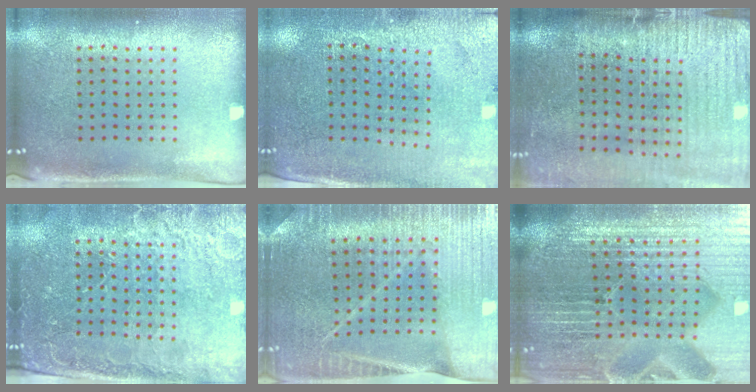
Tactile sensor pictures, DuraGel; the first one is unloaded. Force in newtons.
{"total": 2.8, "press": 2.8, "slide": 0.5}
{"total": 3.7, "press": 3.2, "slide": 1.9}
{"total": 3.0, "press": 3.0, "slide": 0.5}
{"total": 3.1, "press": 3.1, "slide": 0.3}
{"total": 7.3, "press": 6.3, "slide": 3.5}